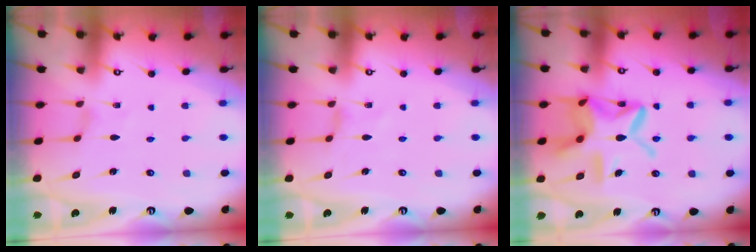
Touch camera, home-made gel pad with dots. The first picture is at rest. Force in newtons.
{"total": 0.0}
{"total": 17.2, "press": 17.2, "slide": 1.3}